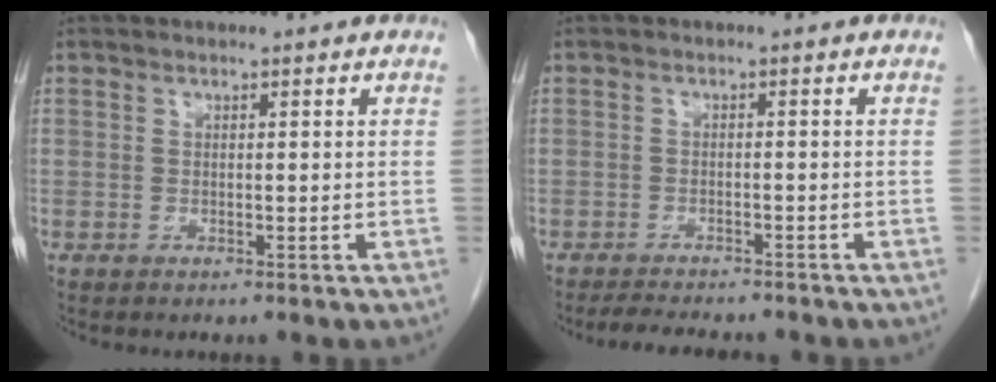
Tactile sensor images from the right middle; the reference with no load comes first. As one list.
[{"total": 5.5, "force": [-5.0, 1.0, 2.1], "torque": [-0.035, -0.013, -0.075]}]